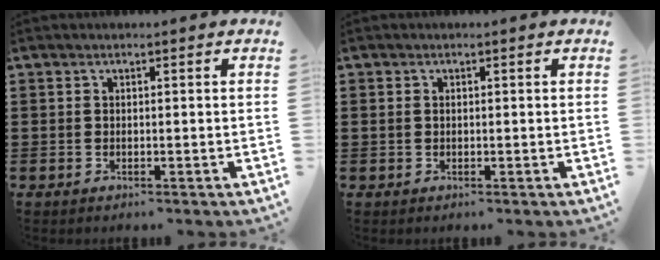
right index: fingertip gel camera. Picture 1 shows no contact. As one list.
[{"total": 0.7, "force": [0.2, 0.6, 0.3], "torque": [-0.007, 0.004, 0.003]}]